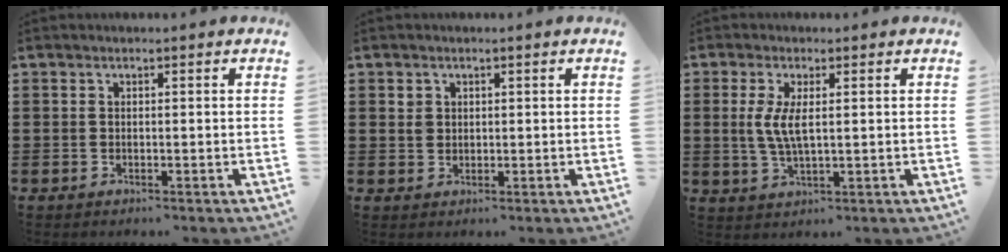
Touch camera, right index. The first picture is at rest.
{"total": 1.6, "force": [0.7, 1.4, 0.4], "torque": [-0.011, 0.007, 0.013]}
{"total": 4.7, "force": [0.8, 1.4, 4.4], "torque": [-0.095, 0.000, 0.010]}